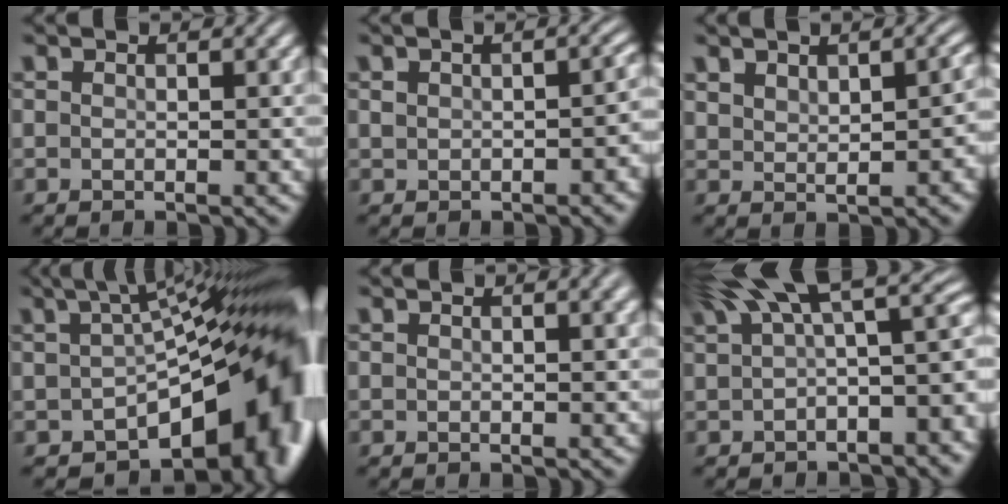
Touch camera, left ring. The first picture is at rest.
{"total": 3.6, "force": [-0.1, 2.2, 2.9], "torque": [-0.034, 0.005, 0.000]}
{"total": 4.3, "force": [1.8, 2.0, 3.3], "torque": [-0.049, 0.003, 0.036]}
{"total": 17.8, "force": [-4.4, 9.5, 14.4], "torque": [-0.146, -0.030, -0.039]}
{"total": 1.9, "force": [1.0, 0.6, 1.5], "torque": [-0.010, 0.006, 0.012]}
{"total": 10.3, "force": [3.8, 4.0, 8.7], "torque": [-0.110, 0.022, 0.062]}